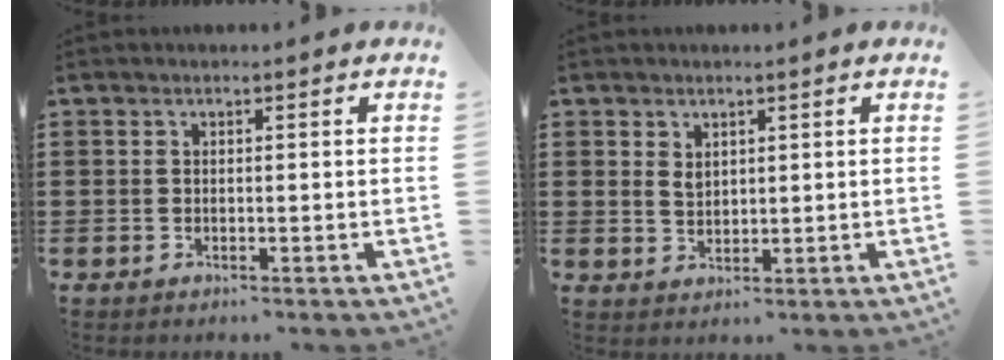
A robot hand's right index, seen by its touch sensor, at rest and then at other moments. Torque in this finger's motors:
{"motor_torque": [-0.11, 0.65, 0.06, 0.00]}